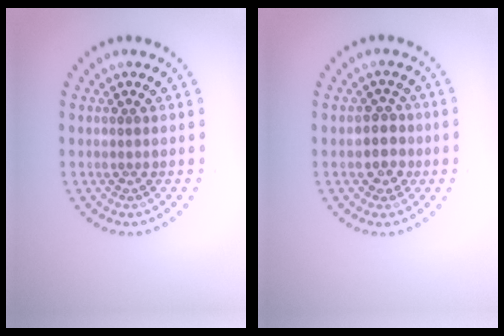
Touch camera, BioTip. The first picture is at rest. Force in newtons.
{"total": 2.2, "press": 2.0, "slide": 0.9}